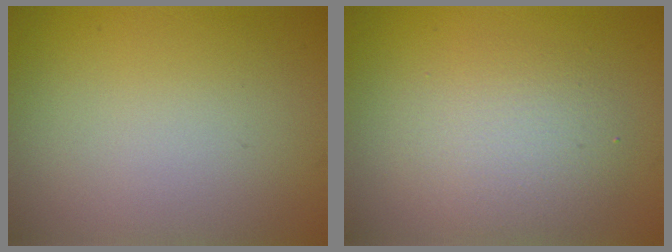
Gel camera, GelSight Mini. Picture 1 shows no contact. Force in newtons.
{"total": 3.9, "press": 3.9, "slide": 0.0}